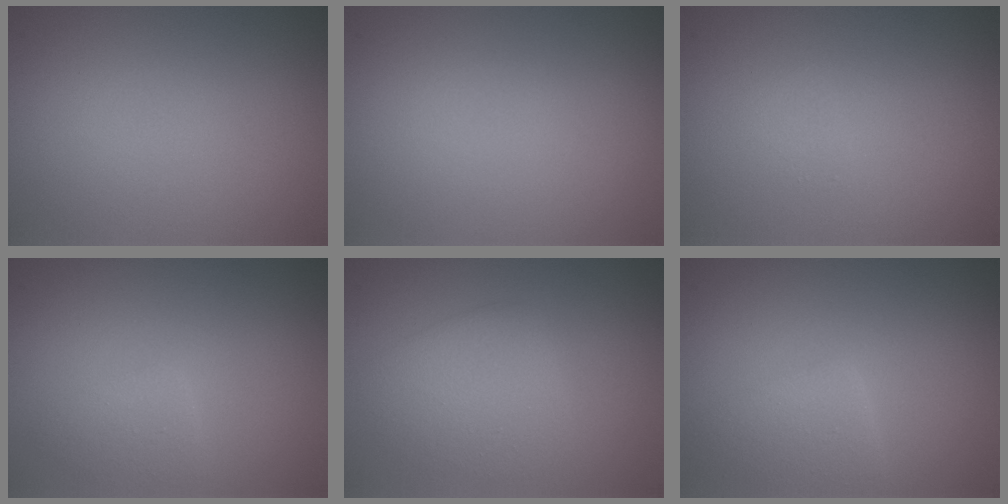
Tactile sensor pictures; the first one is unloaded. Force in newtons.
{"total": 0.0}
{"total": 0.6, "press": 0.6, "slide": 0.0}
{"total": 1.6, "press": 1.6, "slide": 0.0}
{"total": 3.0, "press": 3.0, "slide": 0.0}
{"total": 2.8, "press": 2.8, "slide": 0.1}